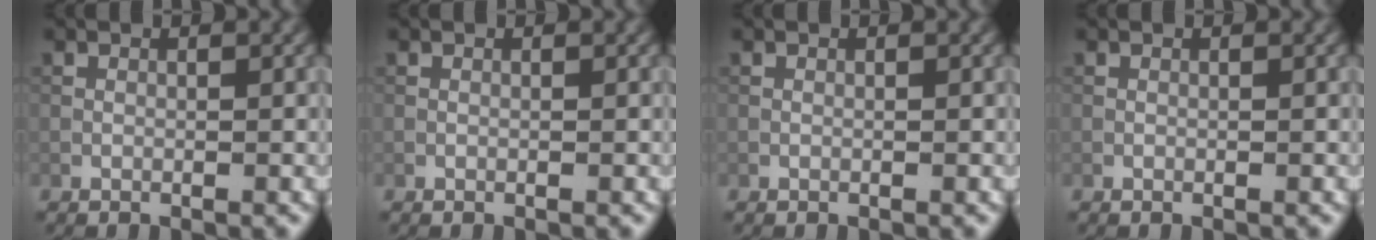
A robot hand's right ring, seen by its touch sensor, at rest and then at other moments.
{"total": 0.0}
{"total": 0.0}
{"total": 0.0}